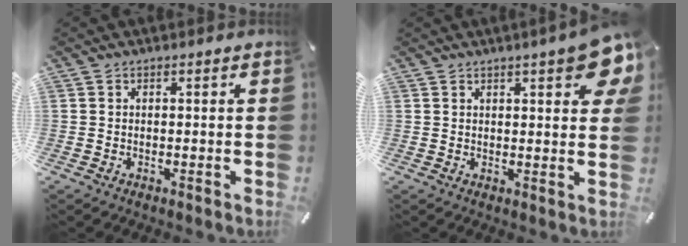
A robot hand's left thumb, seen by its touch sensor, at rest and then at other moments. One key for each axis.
{"total": 8.7, "fx": 4.6, "fy": 2.7, "fz": 6.9, "tx": -0.088, "ty": -0.020, "tz": 0.075}